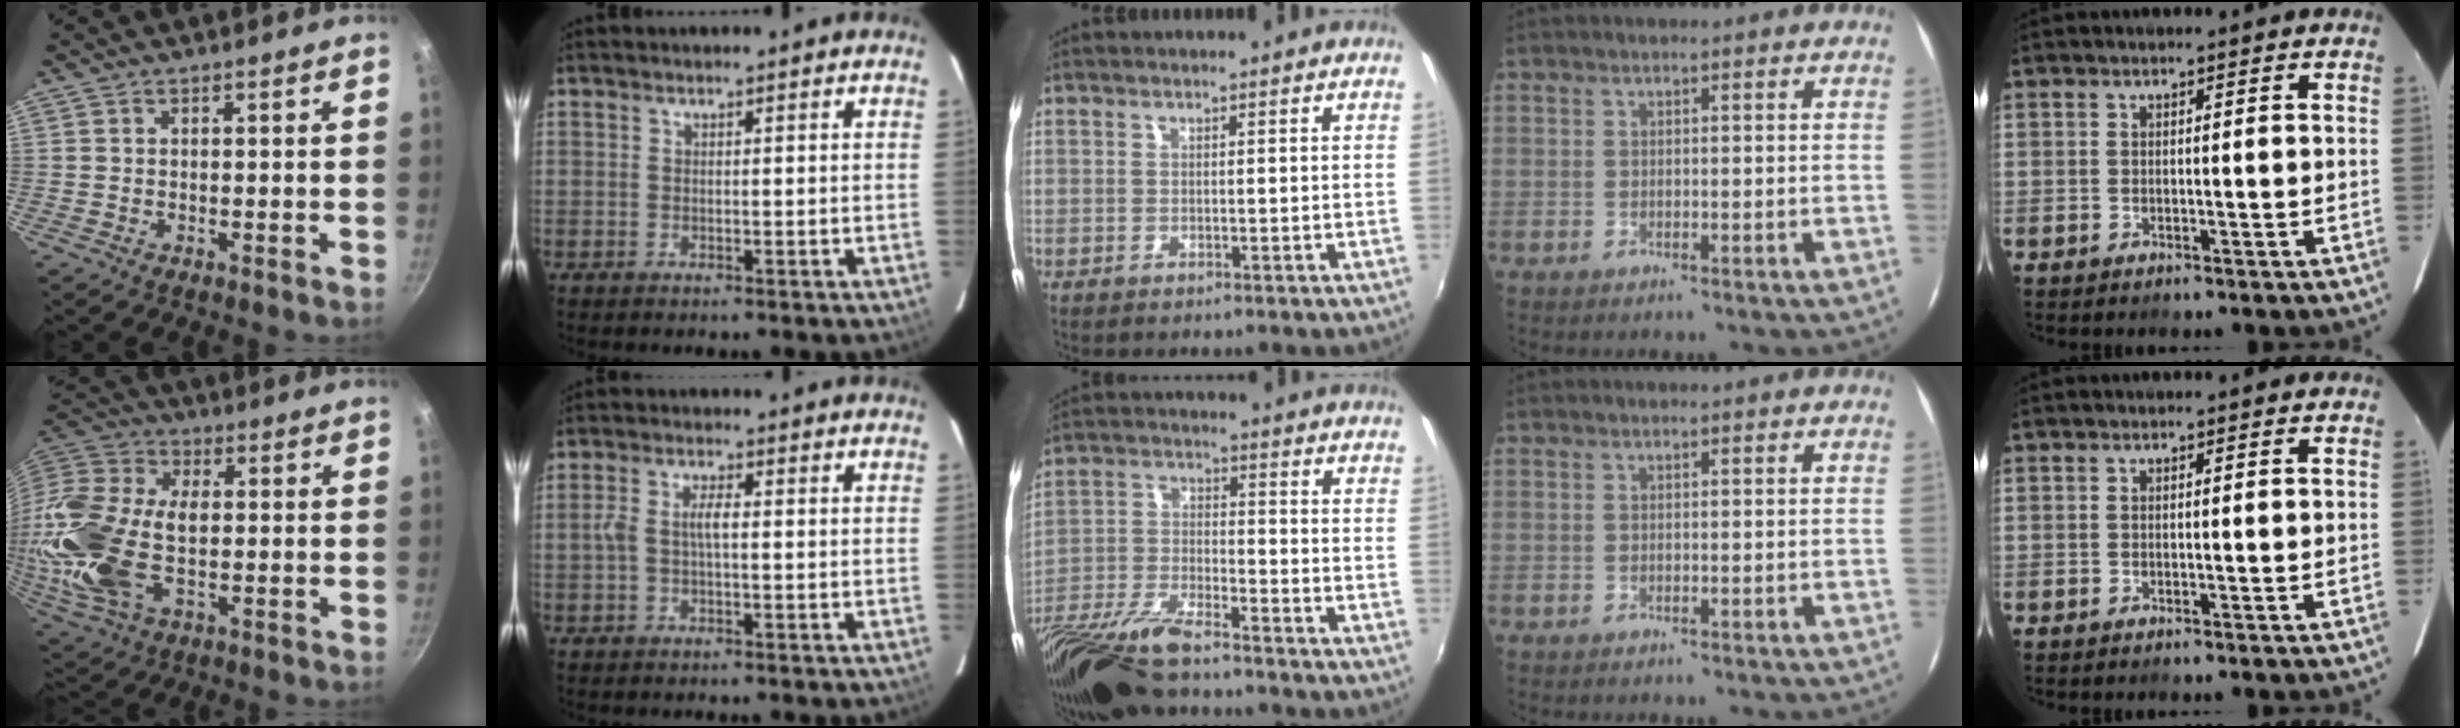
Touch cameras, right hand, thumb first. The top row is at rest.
{"thumb": {"total": 21.7, "force": [-1.4, 12.8, 17.4], "torque": [-0.367, 0.018, -0.032]}, "index": {"total": 3.7, "force": [-0.2, 1.3, 3.4], "torque": [-0.069, 0.008, -0.004]}, "middle": {"total": 16.0, "force": [-13.2, 2.9, 8.6], "torque": [-0.181, -0.038, -0.245]}}